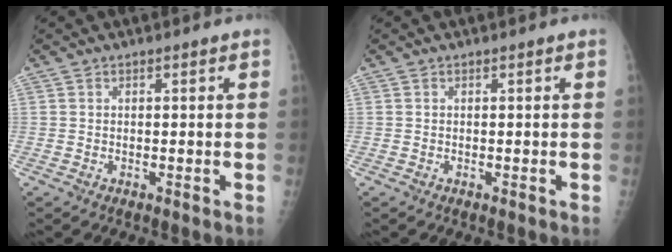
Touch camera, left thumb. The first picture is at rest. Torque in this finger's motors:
{"motor_torque": [0.00, 0.00, -0.01, 0.00, 0.00]}